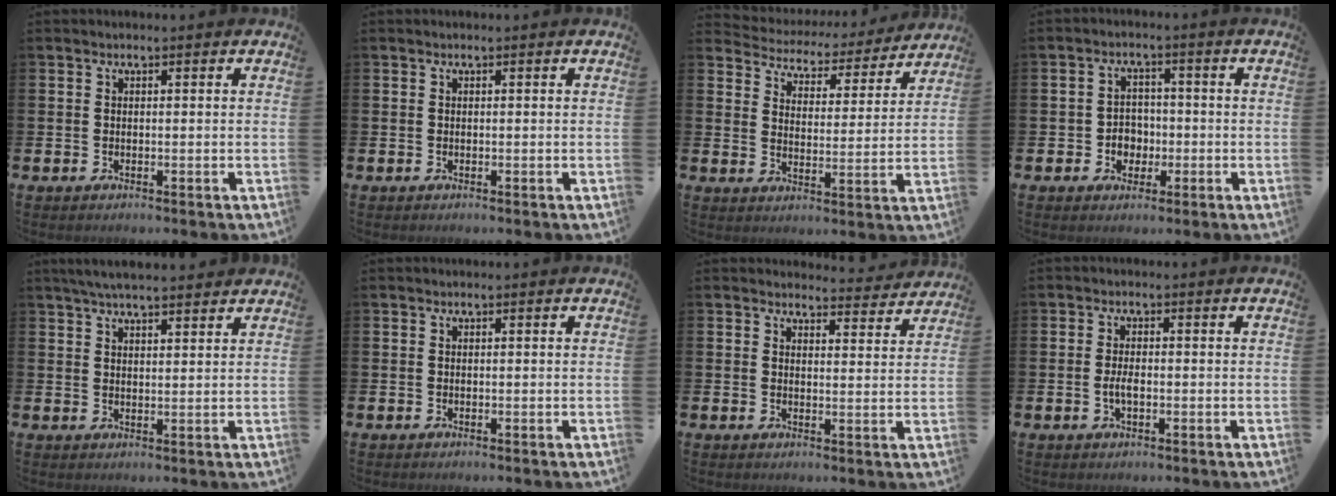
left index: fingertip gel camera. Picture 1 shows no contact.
{"total": 0.0}
{"total": 4.2, "force": [4.0, 1.5, 0.3], "torque": [-0.023, -0.041, 0.060]}
{"total": 3.3, "force": [-0.9, 3.0, 1.1], "torque": [-0.021, 0.001, -0.025]}
{"total": 4.5, "force": [4.2, 0.7, 1.6], "torque": [-0.039, -0.008, 0.076]}
{"total": 0.0}
{"total": 3.5, "force": [3.4, 0.5, 0.0], "torque": [0.009, -0.029, 0.057]}
{"total": 2.1, "force": [-0.5, 0.9, 1.8], "torque": [-0.032, 0.000, -0.009]}